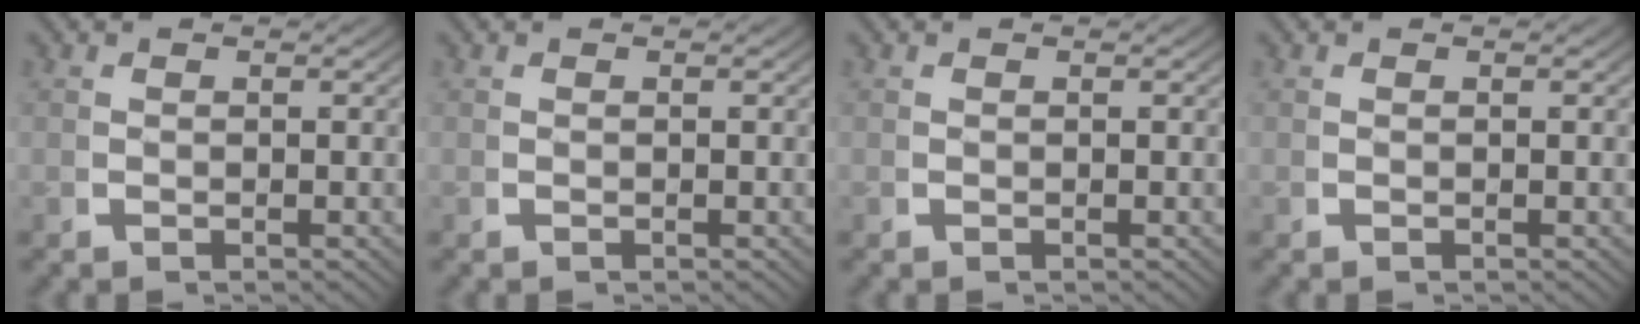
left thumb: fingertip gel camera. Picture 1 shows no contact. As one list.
[{"total": 0.0}, {"total": 0.0}, {"total": 0.0}]